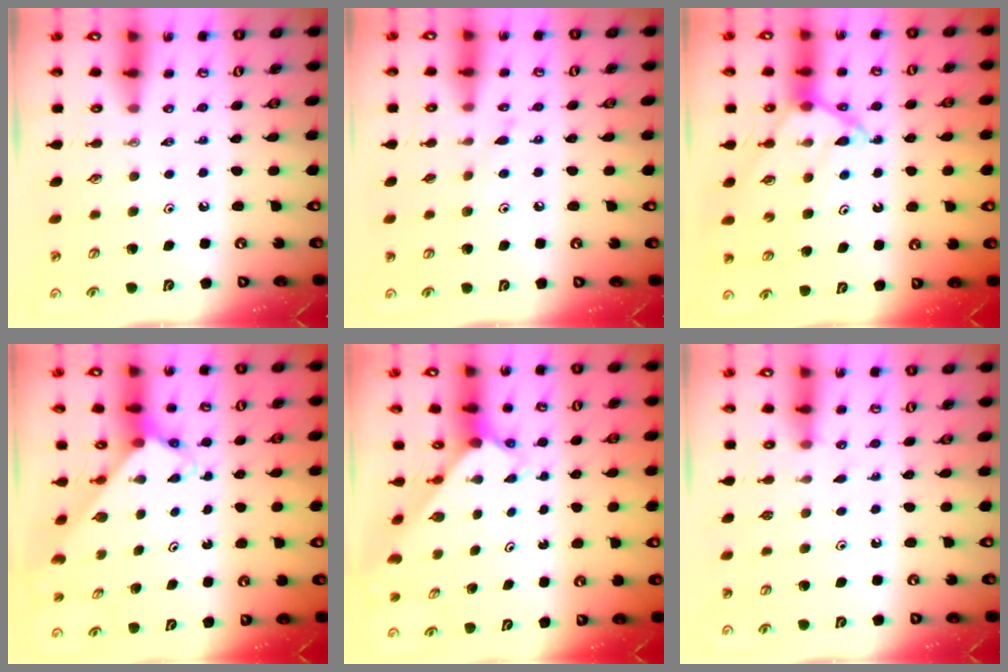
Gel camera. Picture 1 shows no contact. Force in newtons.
{"total": 6.3, "press": 6.3, "slide": 0.7}
{"total": 10.6, "press": 10.5, "slide": 1.2}
{"total": 2.9, "press": 2.9, "slide": 0.3}
{"total": 2.4, "press": 2.4, "slide": 0.3}
{"total": 1.7, "press": 1.6, "slide": 0.2}